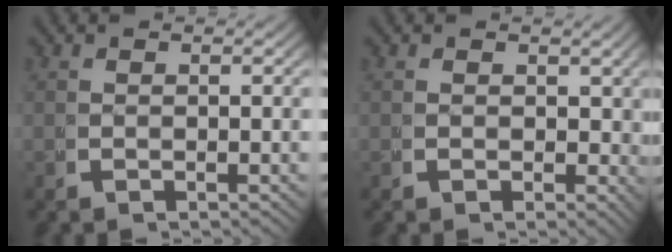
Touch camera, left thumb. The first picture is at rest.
{"total": 1.9, "force": [0.9, 1.5, 0.9], "torque": [-0.003, -0.009, 0.016]}